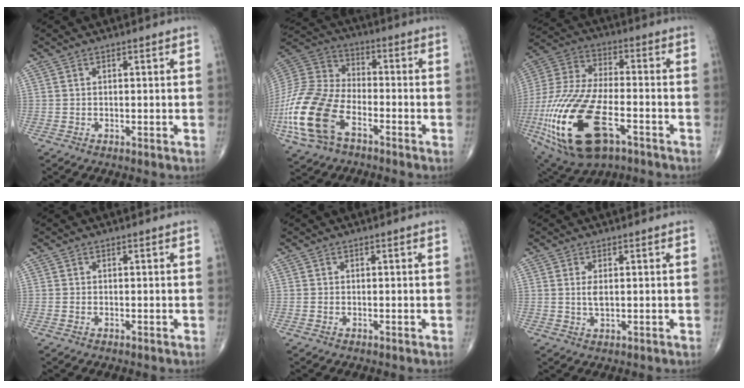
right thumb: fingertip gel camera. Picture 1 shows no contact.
{"total": 19.0, "force": [-8.1, 10.7, 13.4], "torque": [-0.296, 0.029, -0.161]}
{"total": 26.0, "force": [-9.9, 11.8, 20.9], "torque": [-0.486, -0.002, -0.172]}
{"total": 0.0}
{"total": 0.0}
{"total": 2.4, "force": [0.4, 1.0, 2.2], "torque": [-0.041, -0.004, 0.010]}